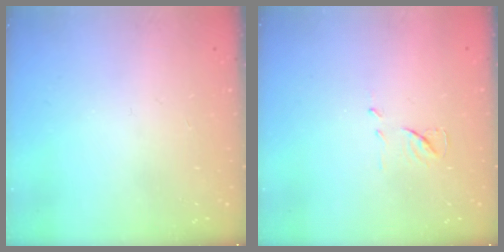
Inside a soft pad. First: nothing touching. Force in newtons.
{"total": 7.0, "press": 7.0, "slide": 0.3}